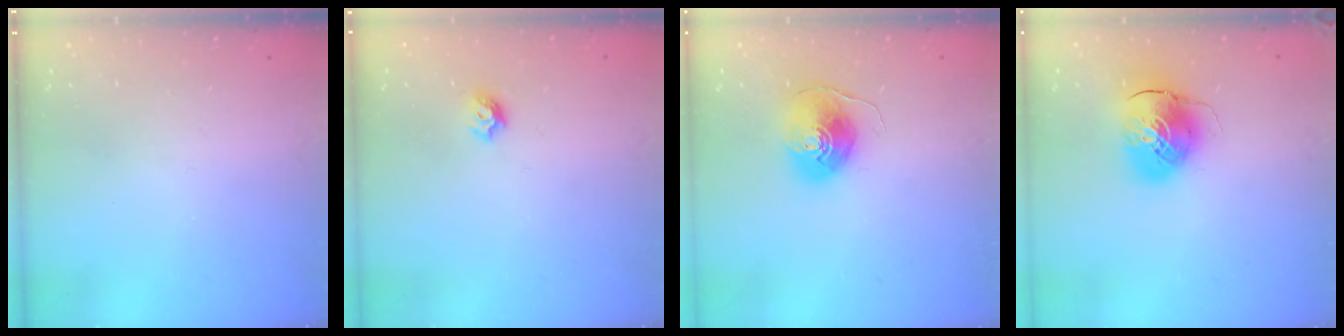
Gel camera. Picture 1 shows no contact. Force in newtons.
{"total": 5.1, "press": 5.1, "slide": 0.6}
{"total": 8.5, "press": 8.4, "slide": 1.2}
{"total": 10.5, "press": 10.4, "slide": 1.8}